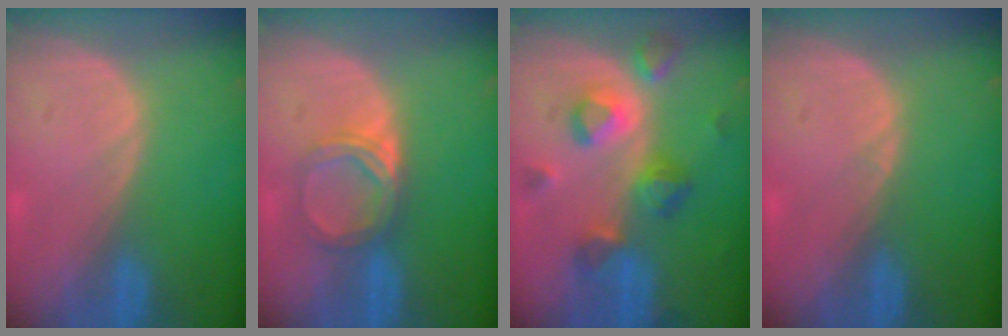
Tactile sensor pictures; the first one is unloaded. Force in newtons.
{"total": 5.2, "press": 4.6, "slide": 2.4}
{"total": 8.0, "press": 7.7, "slide": 2.1}
{"total": 0.5, "press": 0.4, "slide": 0.4}